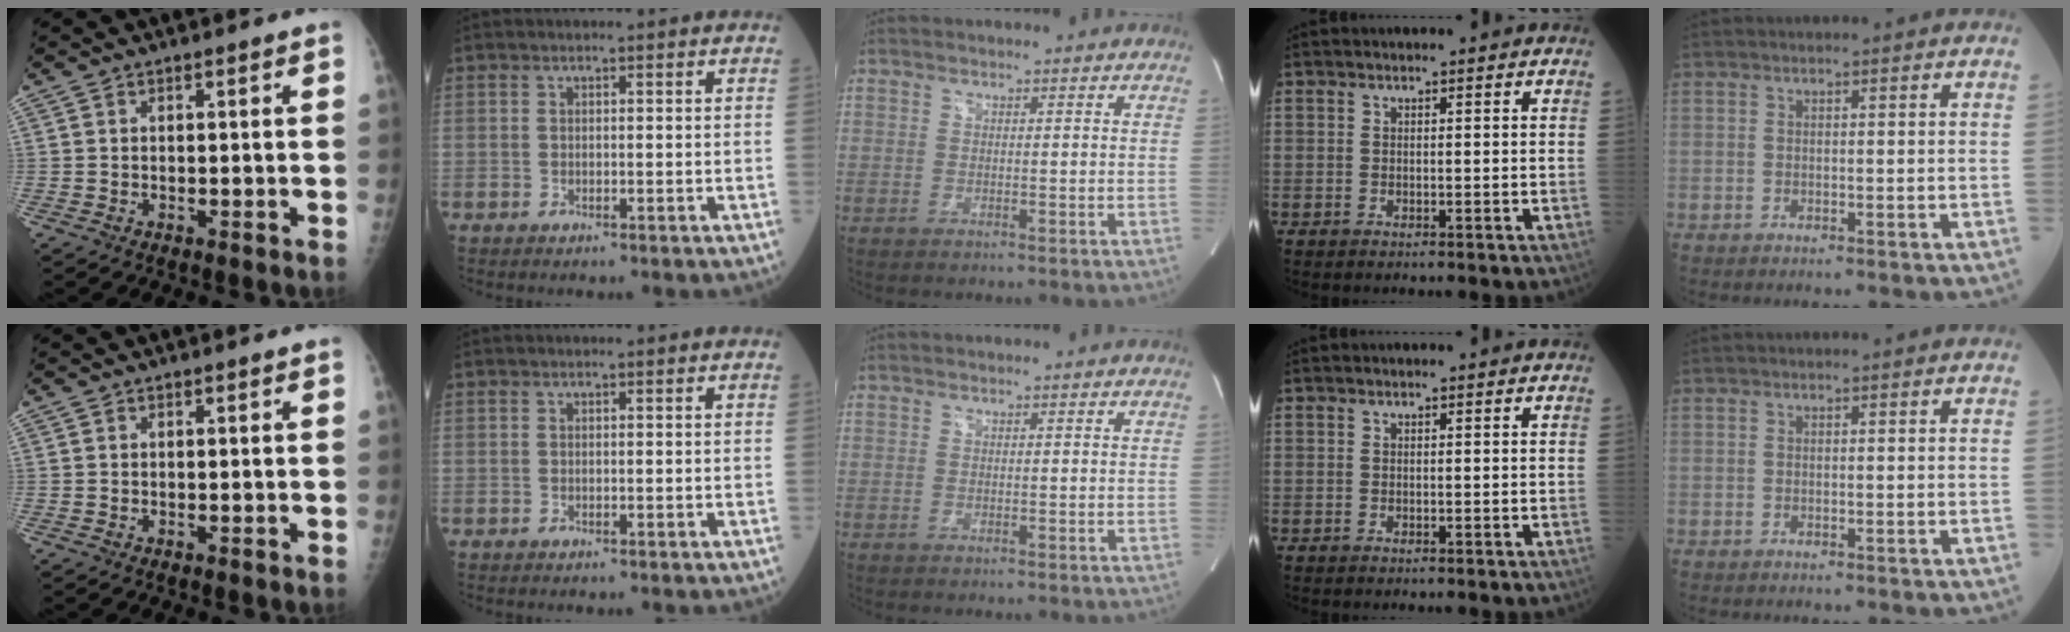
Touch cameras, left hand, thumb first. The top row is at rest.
{}